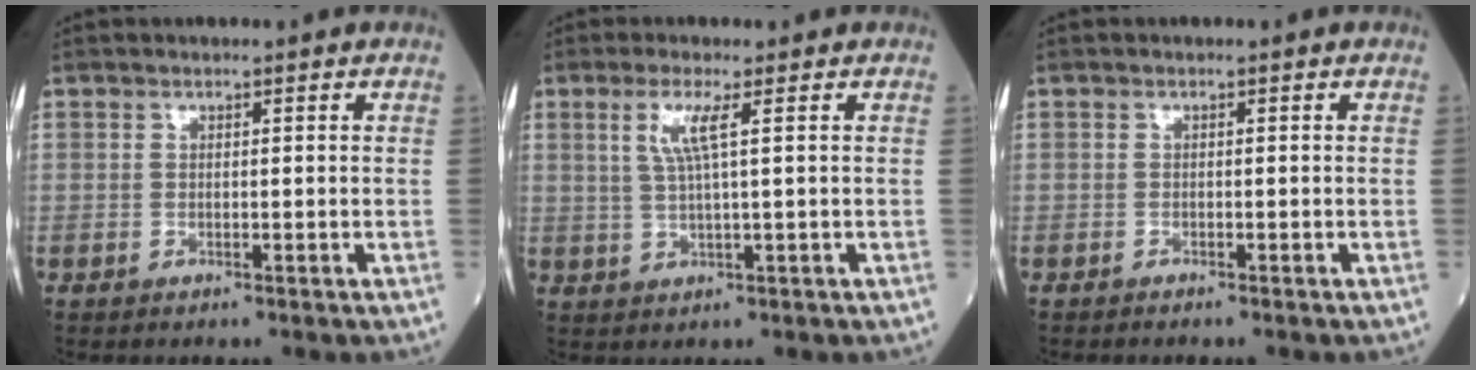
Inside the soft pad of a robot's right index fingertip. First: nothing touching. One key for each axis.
{"total": 4.0, "fx": 1.4, "fy": -0.3, "fz": 3.7, "tx": -0.080, "ty": 0.001, "tz": 0.028}
{"total": 0.7, "fx": -0.6, "fy": 0.0, "fz": 0.3, "tx": -0.009, "ty": -0.004, "tz": -0.008}